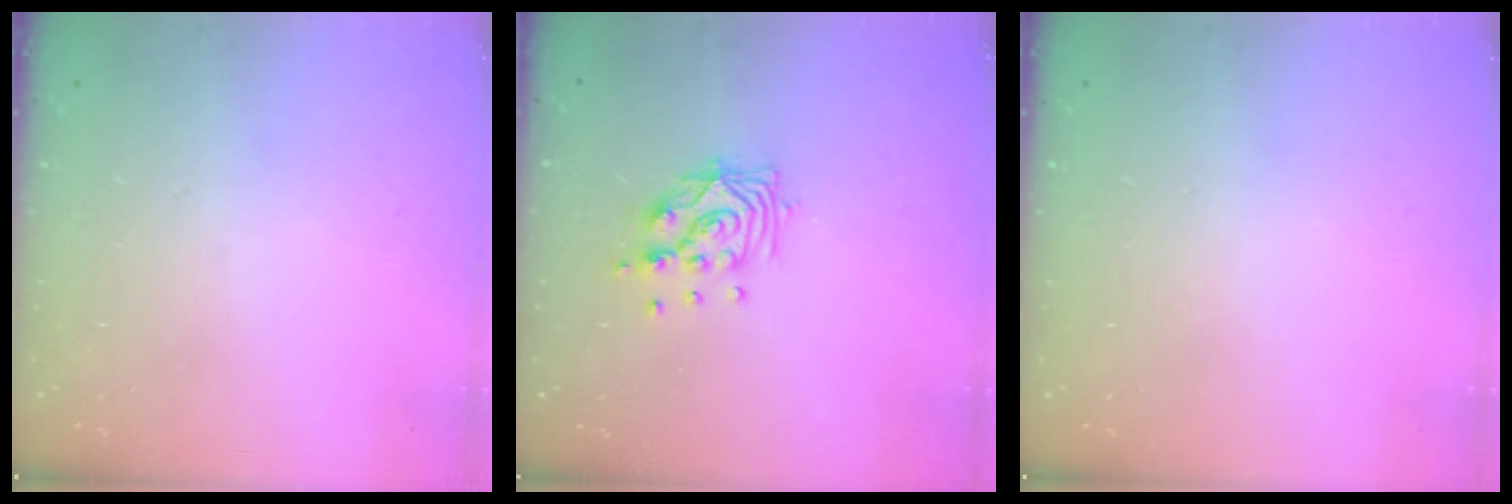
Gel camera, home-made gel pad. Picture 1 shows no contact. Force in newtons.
{"total": 10.6, "press": 10.5, "slide": 0.8}
{"total": 0.0}